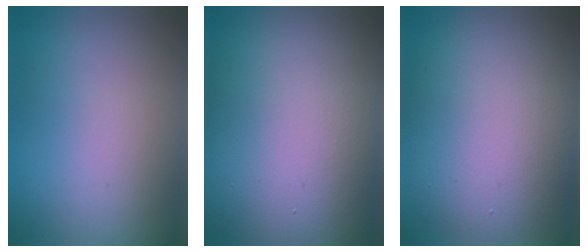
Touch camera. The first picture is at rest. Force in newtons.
{"total": 17.5, "press": 17.5, "slide": 1.4}
{"total": 11.3, "press": 11.3, "slide": 0.5}